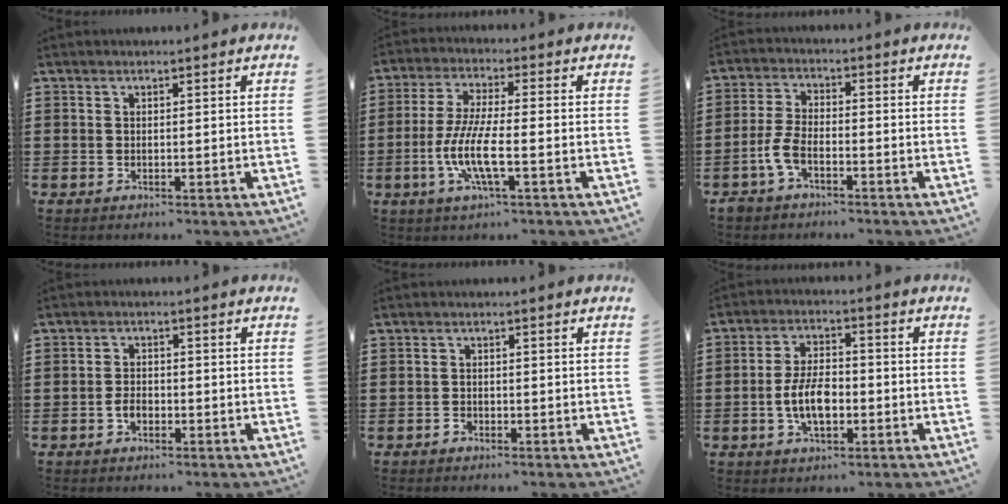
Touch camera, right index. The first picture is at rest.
{"total": 8.1, "force": [-2.6, 1.5, 7.5], "torque": [-0.167, -0.016, -0.058]}
{"total": 4.8, "force": [-2.5, 2.0, 3.5], "torque": [-0.097, -0.005, -0.056]}
{"total": 2.0, "force": [-0.9, 1.1, 1.5], "torque": [-0.030, 0.002, -0.018]}
{"total": 0.8, "force": [-0.7, 0.4, 0.2], "torque": [-0.006, 0.001, -0.015]}
{"total": 7.0, "force": [-1.7, 3.4, 5.8], "torque": [-0.130, -0.001, -0.036]}